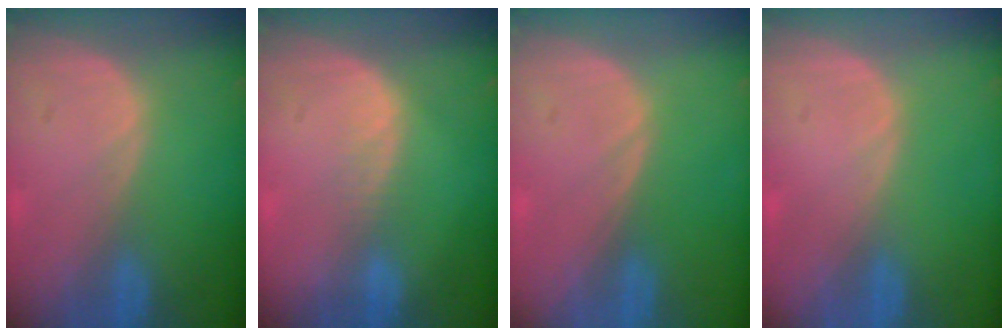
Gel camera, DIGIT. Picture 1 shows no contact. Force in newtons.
{"total": 1.6, "press": 1.6, "slide": 0.1}
{"total": 0.0}
{"total": 0.0}